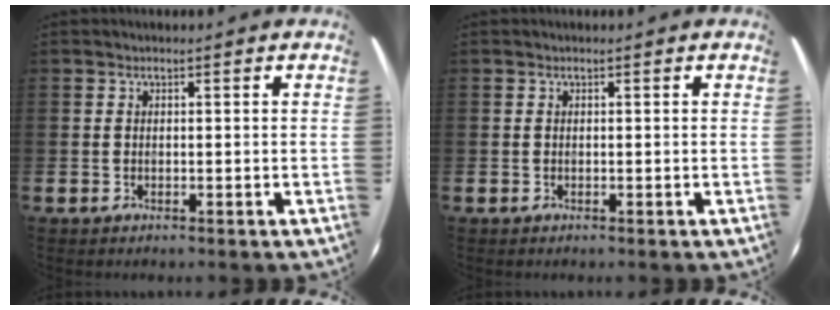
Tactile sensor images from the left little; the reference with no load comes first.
{"total": 0.0}